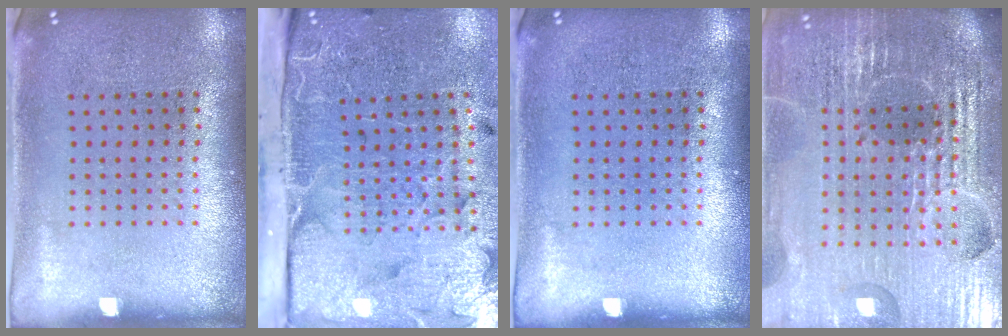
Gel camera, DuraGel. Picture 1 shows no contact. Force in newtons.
{"total": 5.1, "press": 3.9, "slide": 3.3}
{"total": 0.0}
{"total": 6.7, "press": 5.9, "slide": 3.2}